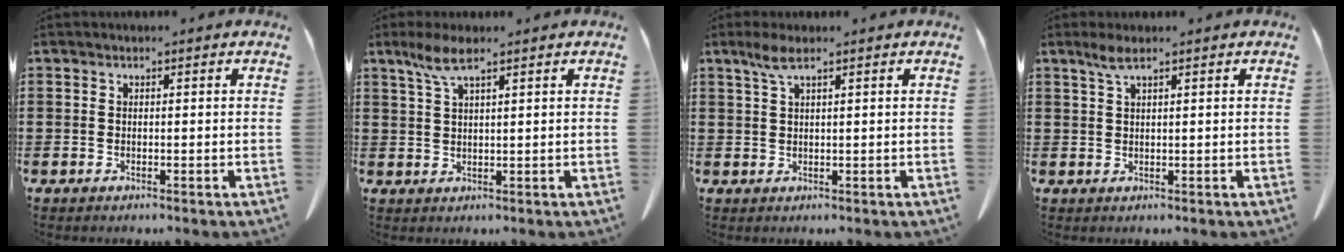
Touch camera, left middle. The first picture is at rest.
{"total": 4.6, "force": [2.7, 0.9, 3.6], "torque": [-0.077, 0.004, 0.049]}
{"total": 3.3, "force": [1.9, 0.6, 2.7], "torque": [-0.058, 0.004, 0.033]}
{"total": 2.5, "force": [1.5, 0.3, 1.9], "torque": [-0.042, 0.004, 0.027]}